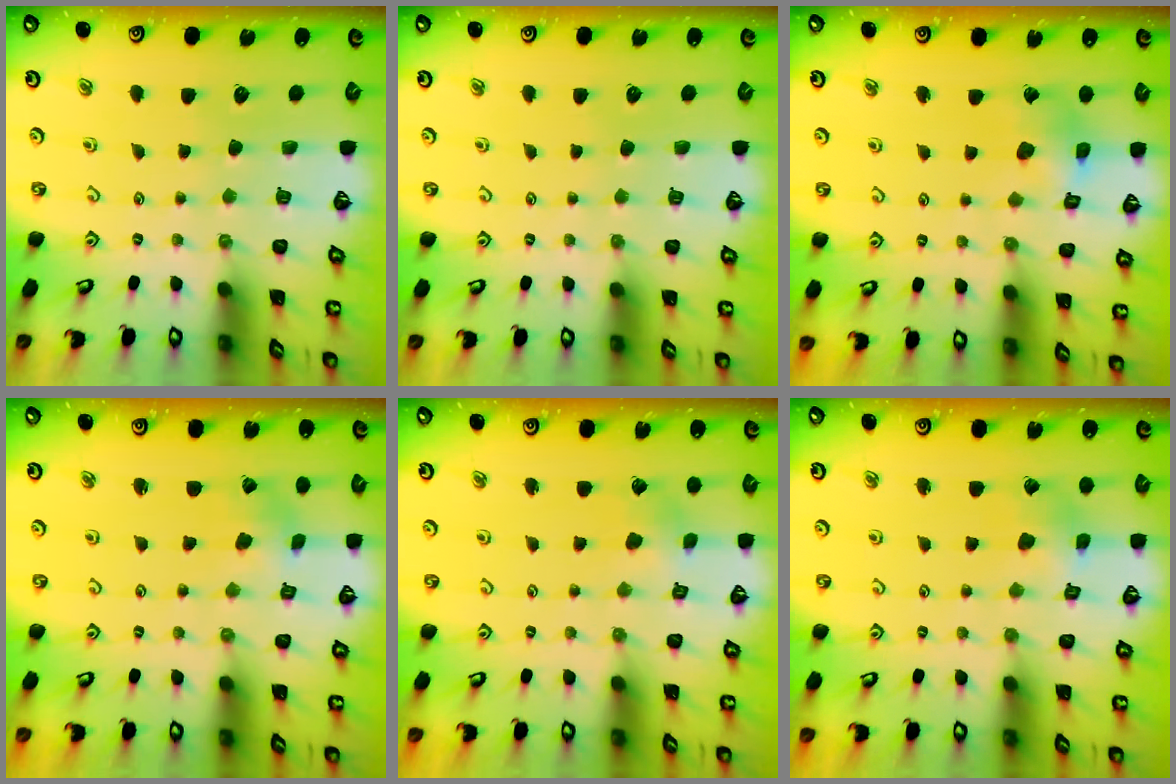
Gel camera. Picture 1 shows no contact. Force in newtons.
{"total": 0.0}
{"total": 7.4, "press": 7.4, "slide": 0.6}
{"total": 0.8, "press": 0.8, "slide": 0.1}
{"total": 2.1, "press": 2.1, "slide": 0.2}
{"total": 2.5, "press": 2.5, "slide": 0.2}